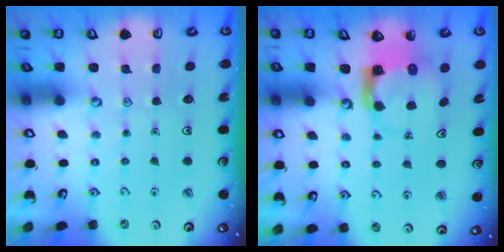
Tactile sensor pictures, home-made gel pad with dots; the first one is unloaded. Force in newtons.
{"total": 4.0, "press": 4.0, "slide": 0.5}